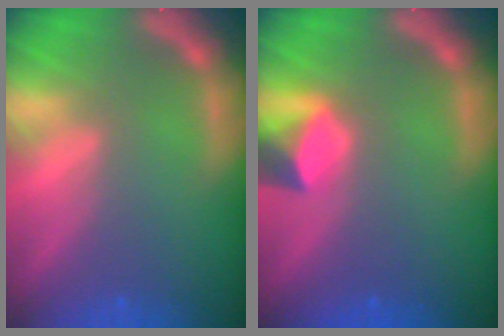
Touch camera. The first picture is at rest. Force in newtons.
{"total": 3.0}